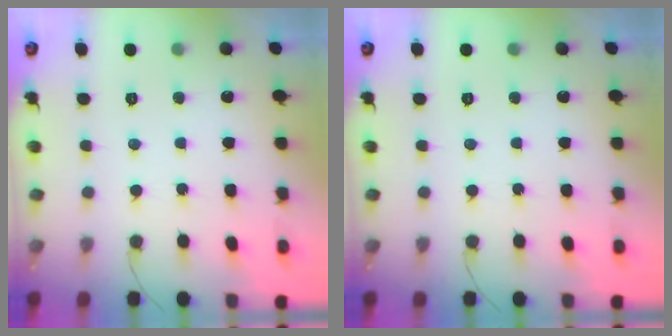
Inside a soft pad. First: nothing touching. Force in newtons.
{"total": 0.0}